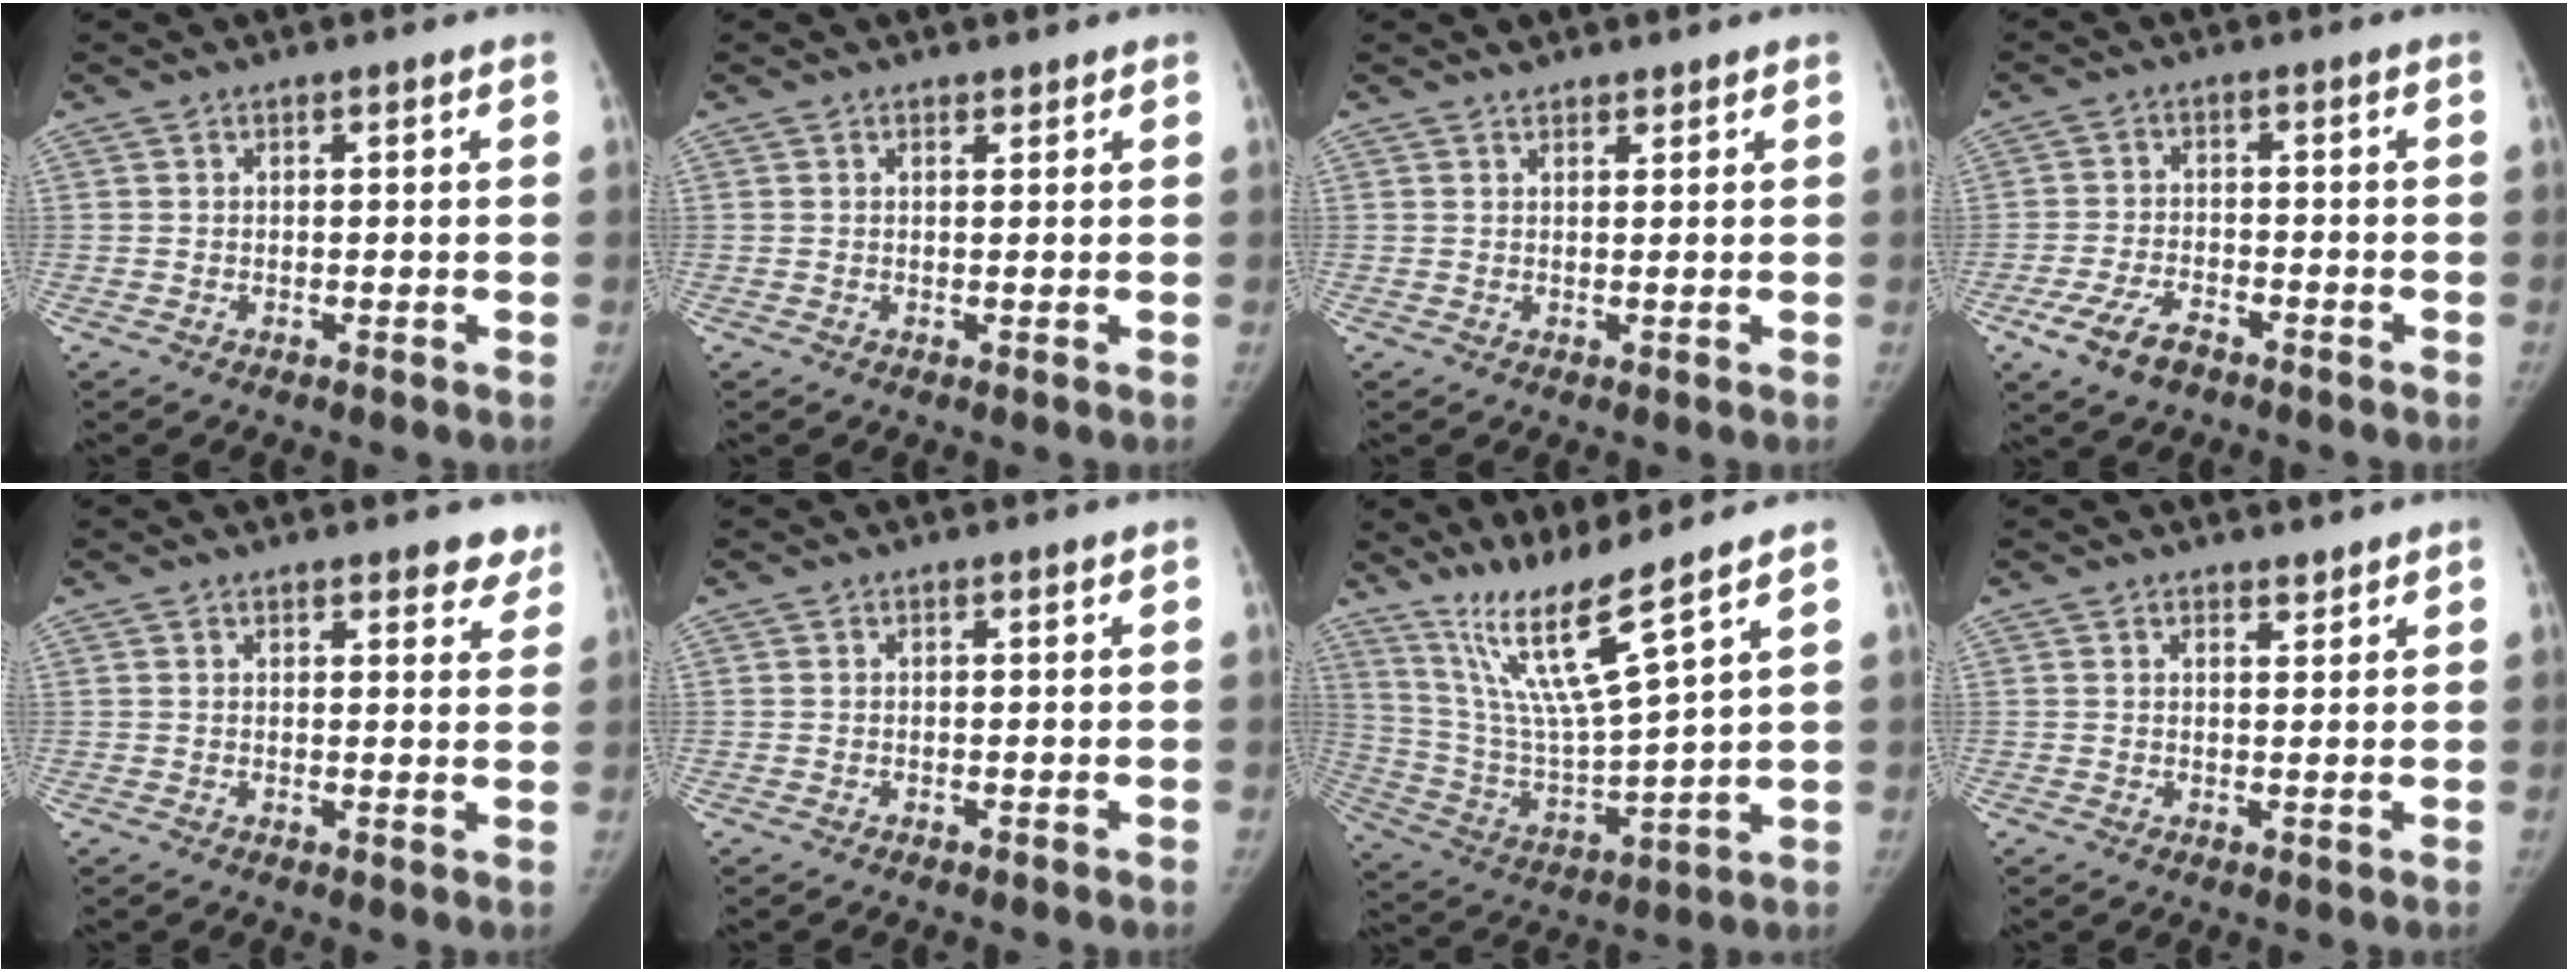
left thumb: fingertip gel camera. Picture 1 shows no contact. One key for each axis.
{"total": 0.8, "fx": 0.7, "fy": 0.4, "fz": 0.2, "tx": -0.003, "ty": -0.006, "tz": 0.010}
{"total": 1.6, "fx": 1.4, "fy": 0.7, "fz": 0.4, "tx": 0.003, "ty": -0.008, "tz": 0.022}
{"total": 6.7, "fx": -4.0, "fy": 3.5, "fz": 4.0, "tx": -0.086, "ty": 0.012, "tz": -0.073}
{"total": 5.1, "fx": 4.3, "fy": 2.1, "fz": 1.9, "tx": 0.015, "ty": -0.018, "tz": 0.041}
{"total": 0.0}
{"total": 14.0, "fx": 10.1, "fy": -0.7, "fz": 9.7, "tx": -0.179, "ty": -0.068, "tz": 0.206}
{"total": 1.6, "fx": 1.4, "fy": 0.7, "fz": 0.4, "tx": 0.004, "ty": -0.011, "tz": 0.020}